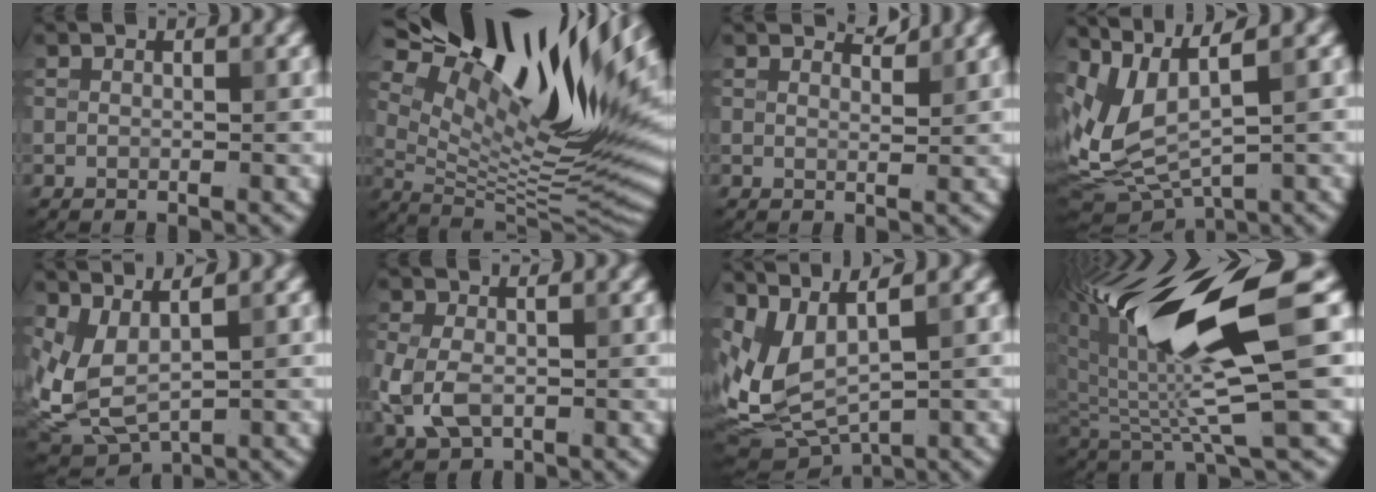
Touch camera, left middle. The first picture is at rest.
{"total": 17.7, "force": [9.6, 5.8, 13.6], "torque": [-0.234, 0.021, 0.168]}
{"total": 1.5, "force": [1.5, 0.1, 0.3], "torque": [-0.002, 0.001, 0.021]}
{"total": 6.6, "force": [2.1, 2.4, 5.8], "torque": [-0.133, -0.001, 0.050]}
{"total": 4.3, "force": [1.7, 1.8, 3.5], "torque": [-0.090, -0.012, 0.047]}
{"total": 4.6, "force": [-1.0, 2.9, 3.4], "torque": [-0.092, -0.007, -0.019]}
{"total": 5.8, "force": [1.8, 2.5, 4.9], "torque": [-0.119, -0.007, 0.050]}
{"total": 14.3, "force": [4.5, 3.5, 13.1], "torque": [-0.249, -0.003, 0.086]}